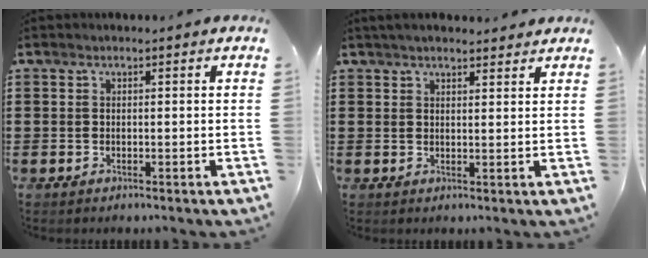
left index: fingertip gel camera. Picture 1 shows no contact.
{"total": 2.4, "force": [2.3, 0.3, 0.7], "torque": [-0.018, 0.002, 0.044]}